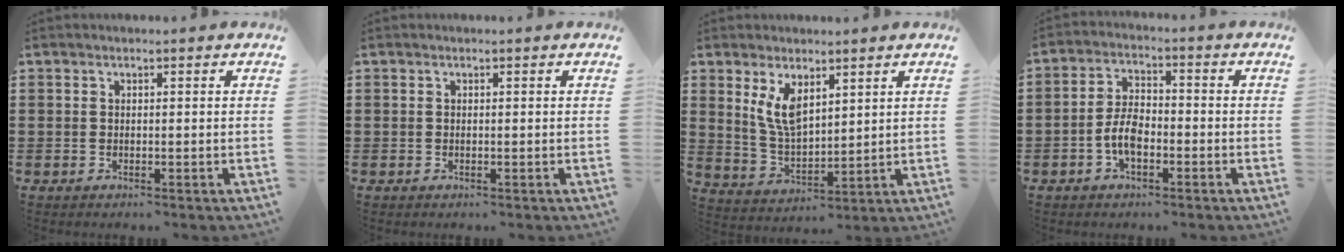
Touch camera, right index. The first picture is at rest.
{"total": 0.0}
{"total": 6.5, "force": [3.1, 3.0, 4.9], "torque": [-0.111, -0.006, 0.055]}
{"total": 5.5, "force": [-2.0, 2.7, 4.4], "torque": [-0.104, 0.000, -0.044]}